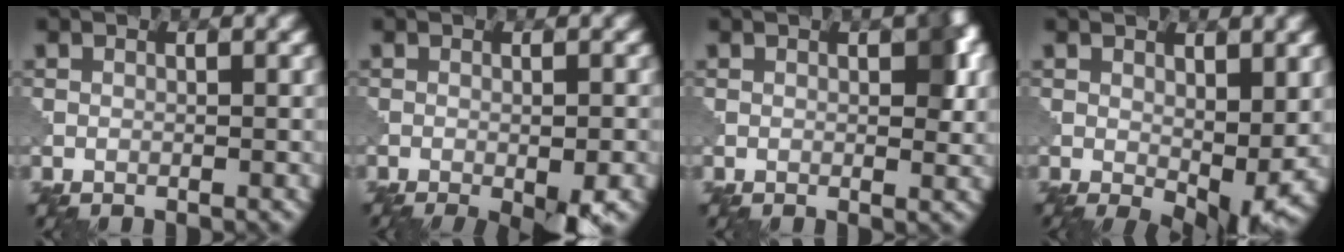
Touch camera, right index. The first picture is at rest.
{"total": 5.2, "force": [-2.8, 0.9, 4.3], "torque": [-0.059, -0.009, -0.037]}
{"total": 2.7, "force": [0.6, 1.2, 2.4], "torque": [-0.025, 0.001, 0.008]}
{"total": 5.6, "force": [-0.1, 2.8, 4.8], "torque": [-0.079, -0.020, 0.007]}